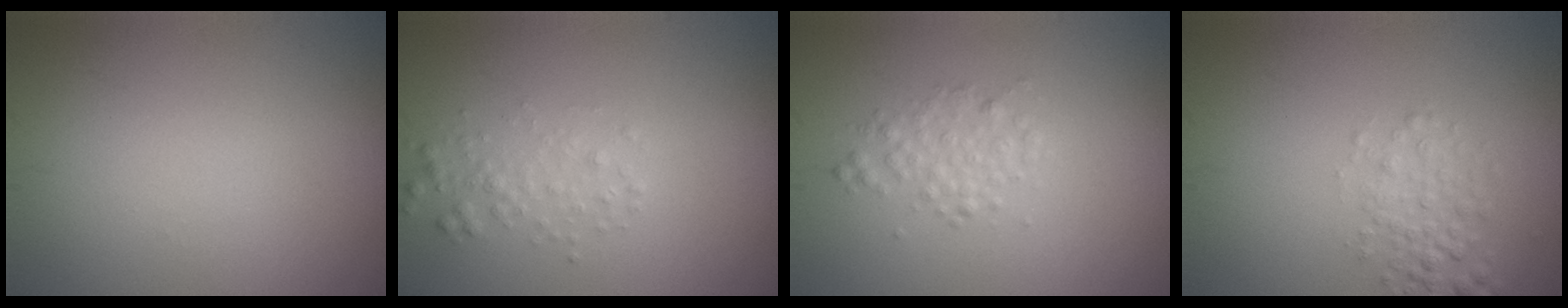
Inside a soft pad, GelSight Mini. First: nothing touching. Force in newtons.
{"total": 1.6, "press": 1.6, "slide": 0.0}
{"total": 1.9, "press": 1.9, "slide": 0.0}
{"total": 2.2, "press": 2.2, "slide": 0.1}